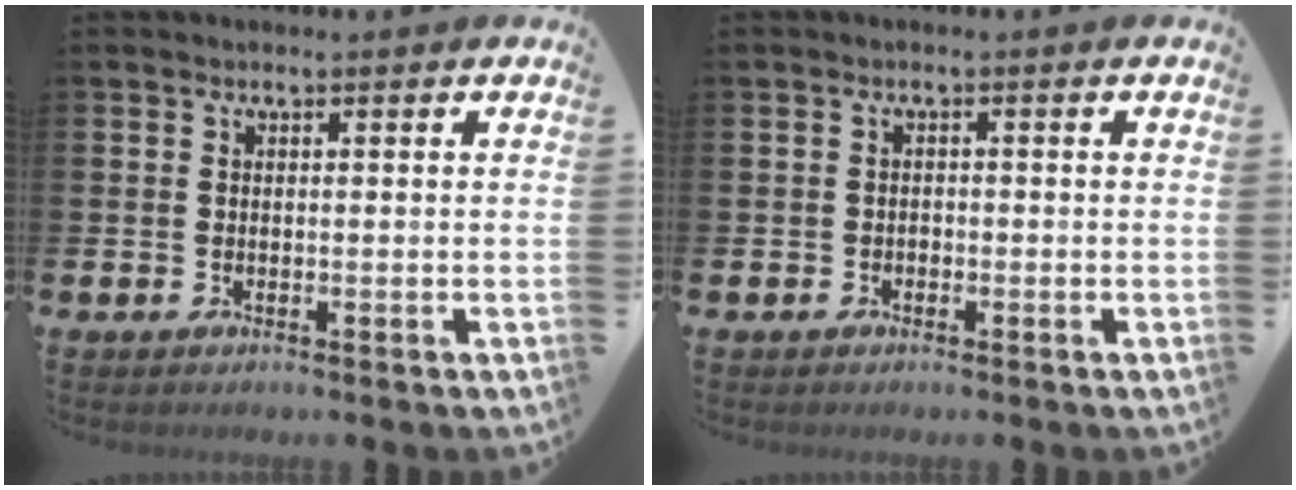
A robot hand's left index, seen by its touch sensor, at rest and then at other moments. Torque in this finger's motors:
{"motor_torque": [-0.13, 0.22, -0.03, -0.01]}